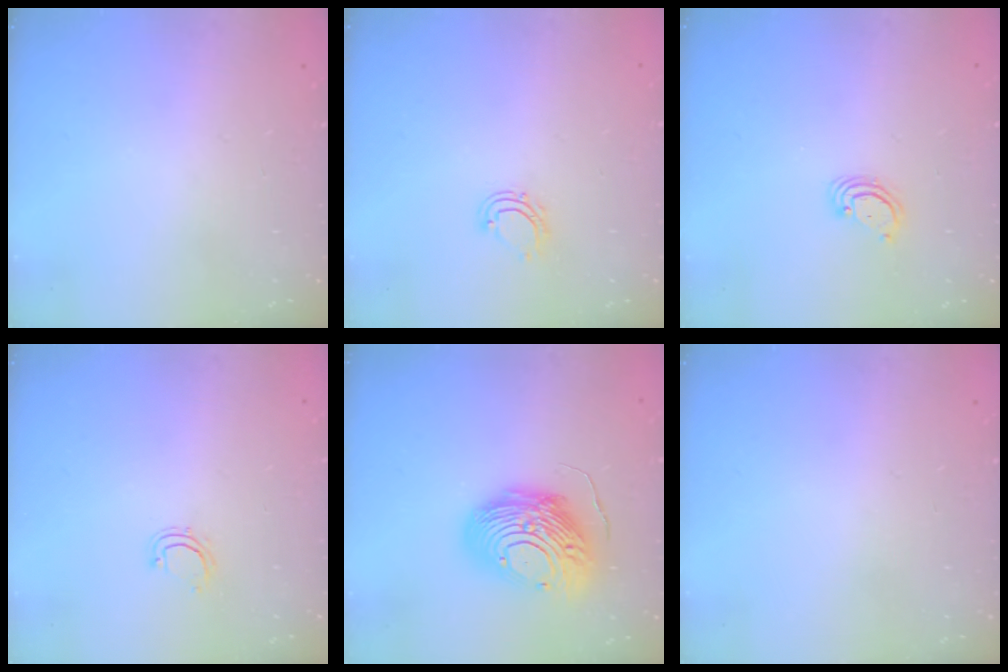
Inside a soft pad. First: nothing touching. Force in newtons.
{"total": 6.0, "press": 5.9, "slide": 1.0}
{"total": 2.8, "press": 2.8, "slide": 0.3}
{"total": 4.7, "press": 4.6, "slide": 0.9}
{"total": 15.5, "press": 15.4, "slide": 1.7}
{"total": 0.0}